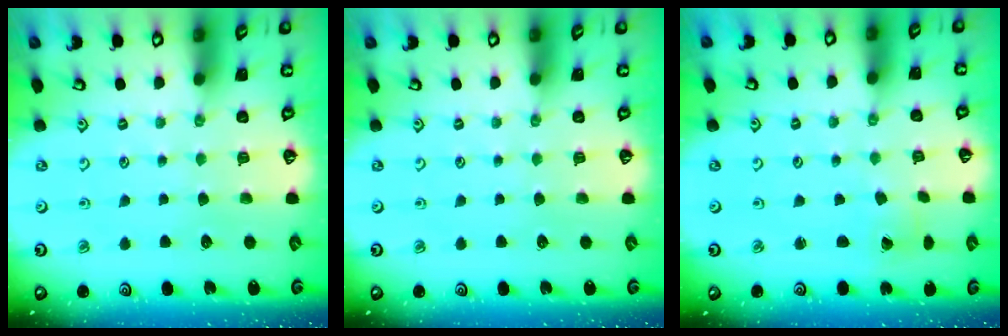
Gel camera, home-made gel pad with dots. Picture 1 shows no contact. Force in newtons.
{"total": 0.0}
{"total": 2.0, "press": 2.0, "slide": 0.2}